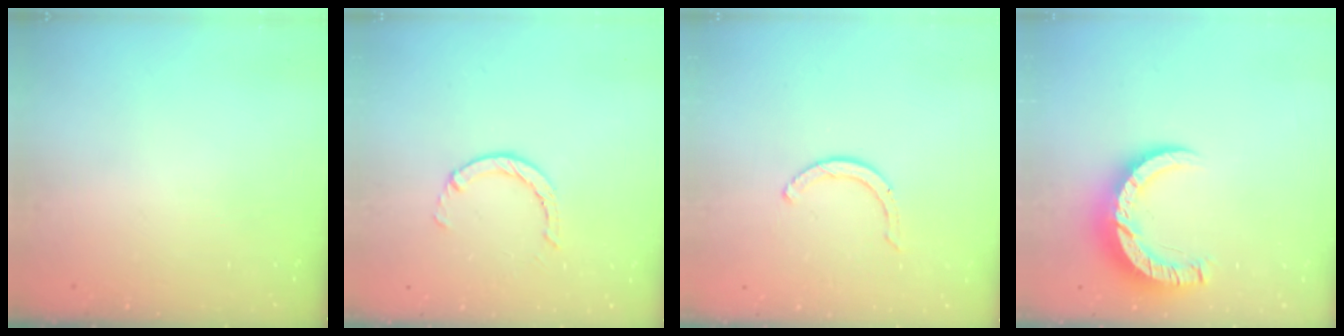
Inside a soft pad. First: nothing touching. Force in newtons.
{"total": 2.4, "press": 2.4, "slide": 0.4}
{"total": 2.9, "press": 2.9, "slide": 0.4}
{"total": 10.0, "press": 9.9, "slide": 1.0}